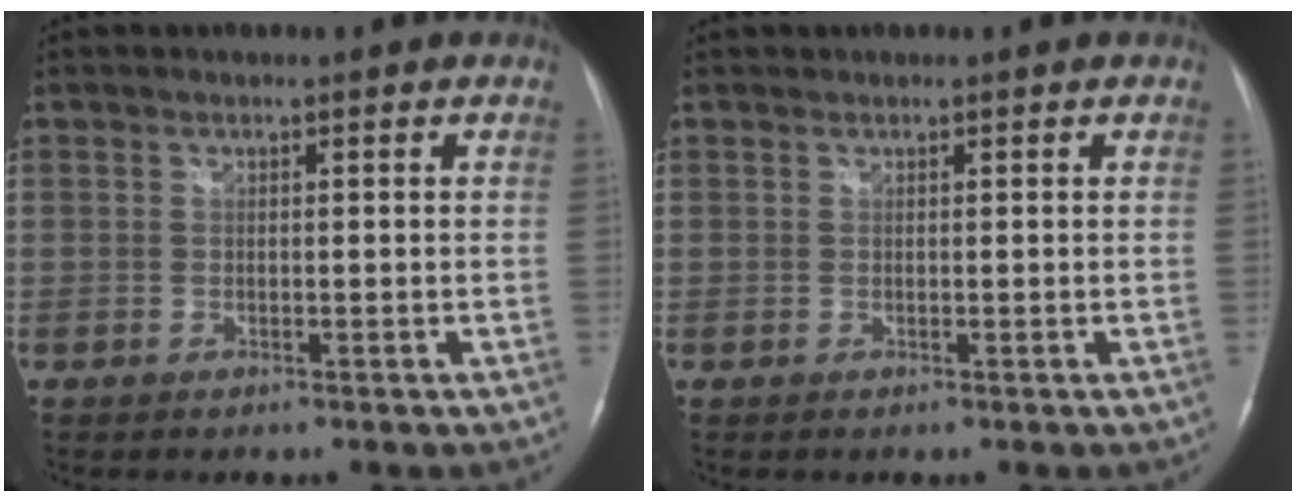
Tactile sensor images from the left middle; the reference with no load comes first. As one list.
[{"total": 0.0}]